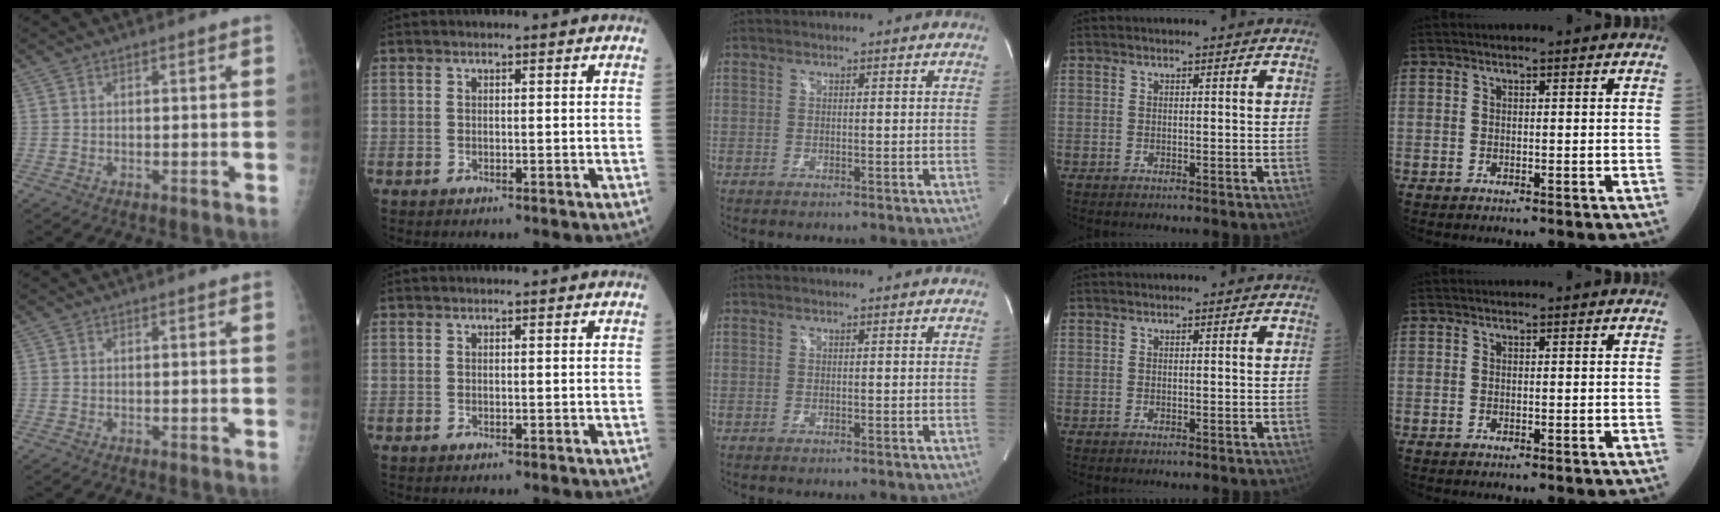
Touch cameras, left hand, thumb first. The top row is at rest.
{}